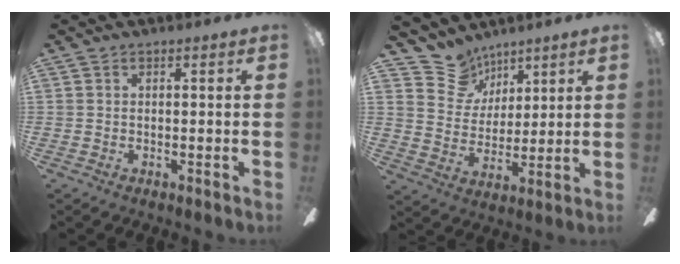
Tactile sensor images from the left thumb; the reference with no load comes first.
{"total": 10.4, "force": [7.8, 6.8, 0.7], "torque": [-0.033, -0.055, 0.153]}